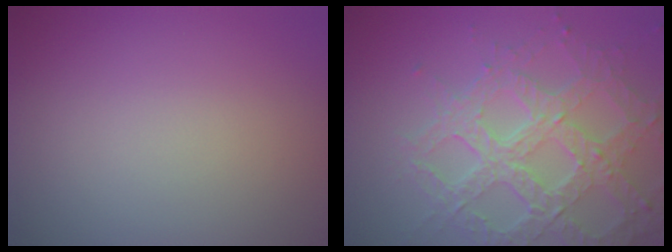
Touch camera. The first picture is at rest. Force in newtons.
{"total": 7.2, "press": 5.3, "slide": 4.9}